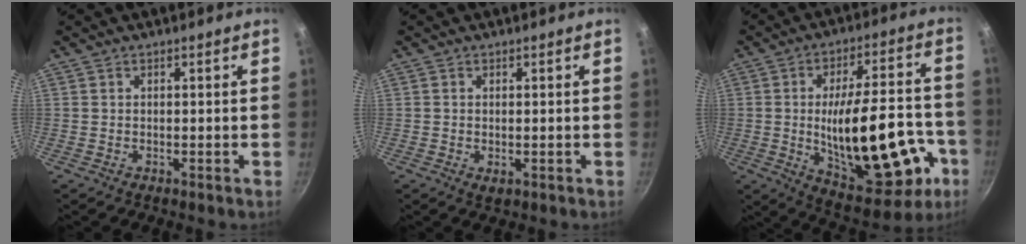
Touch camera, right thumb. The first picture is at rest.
{"total": 1.4, "force": [-0.1, 0.8, 1.2], "torque": [-0.019, -0.004, -0.001]}
{"total": 27.0, "force": [-6.4, 11.9, 23.4], "torque": [-0.313, 0.028, -0.069]}